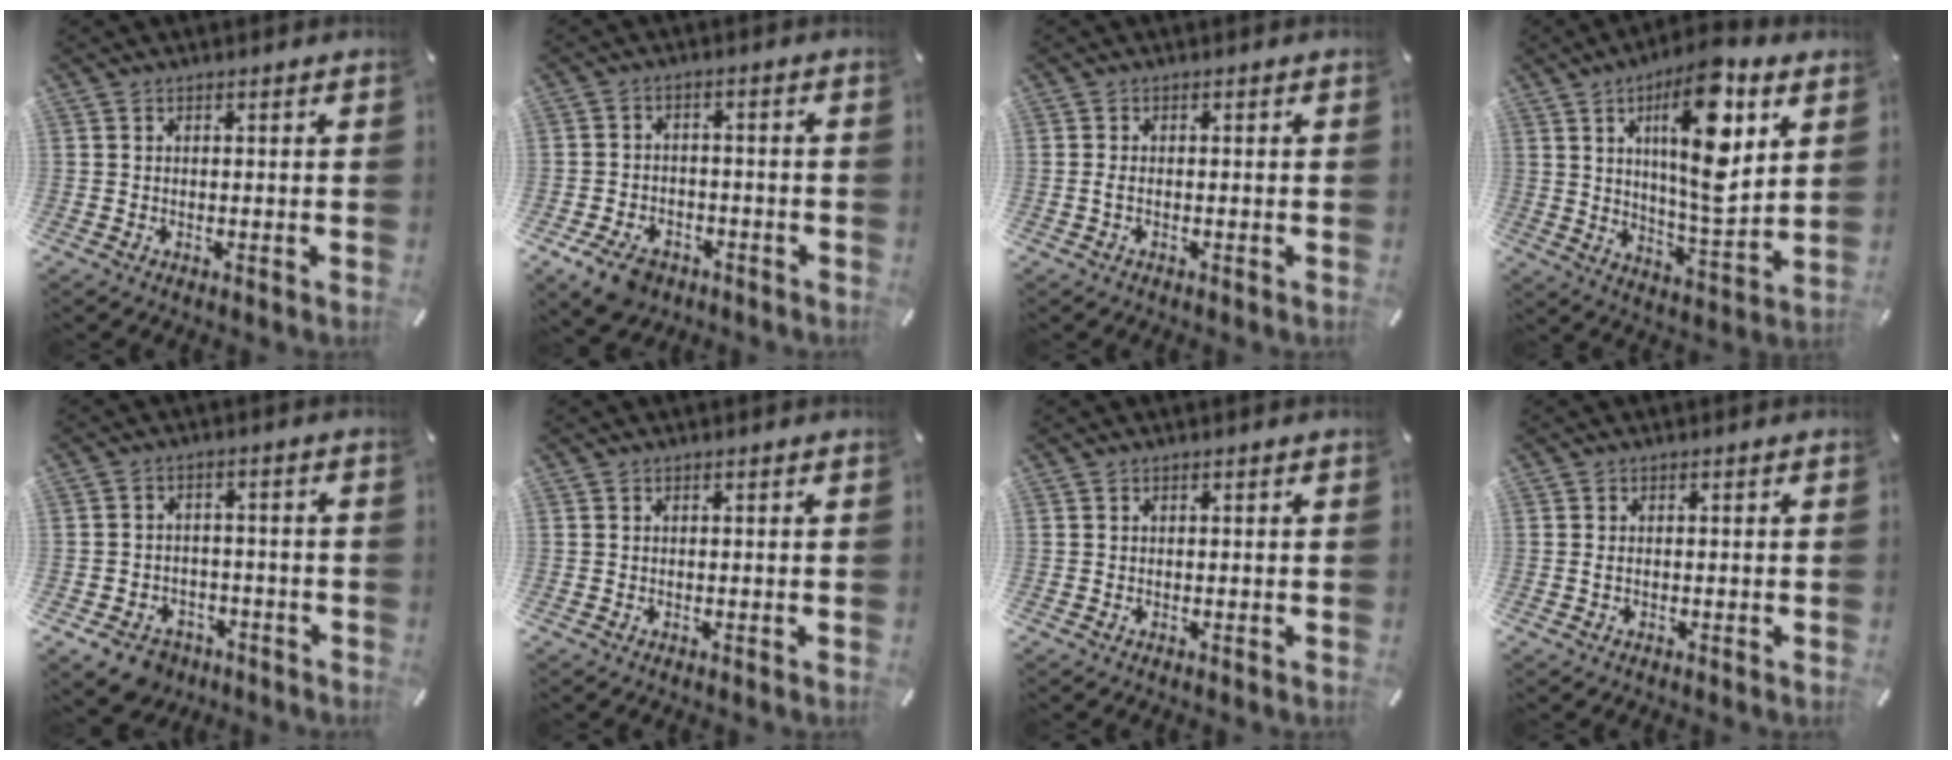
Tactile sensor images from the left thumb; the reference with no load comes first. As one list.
[{"total": 7.2, "force": [-4.5, 4.6, 3.3], "torque": [-0.070, 0.022, -0.083]}, {"total": 1.4, "force": [-0.5, 0.5, 1.2], "torque": [-0.029, -0.002, -0.012]}, {"total": 18.9, "force": [7.3, 6.1, 16.3], "torque": [-0.277, -0.030, 0.106]}, {"total": 7.0, "force": [-4.7, 4.6, 2.2], "torque": [-0.045, 0.030, -0.087]}, {"total": 0.0}, {"total": 0.0}, {"total": 0.9, "force": [-0.3, 0.4, 0.8], "torque": [-0.015, -0.001, -0.006]}]